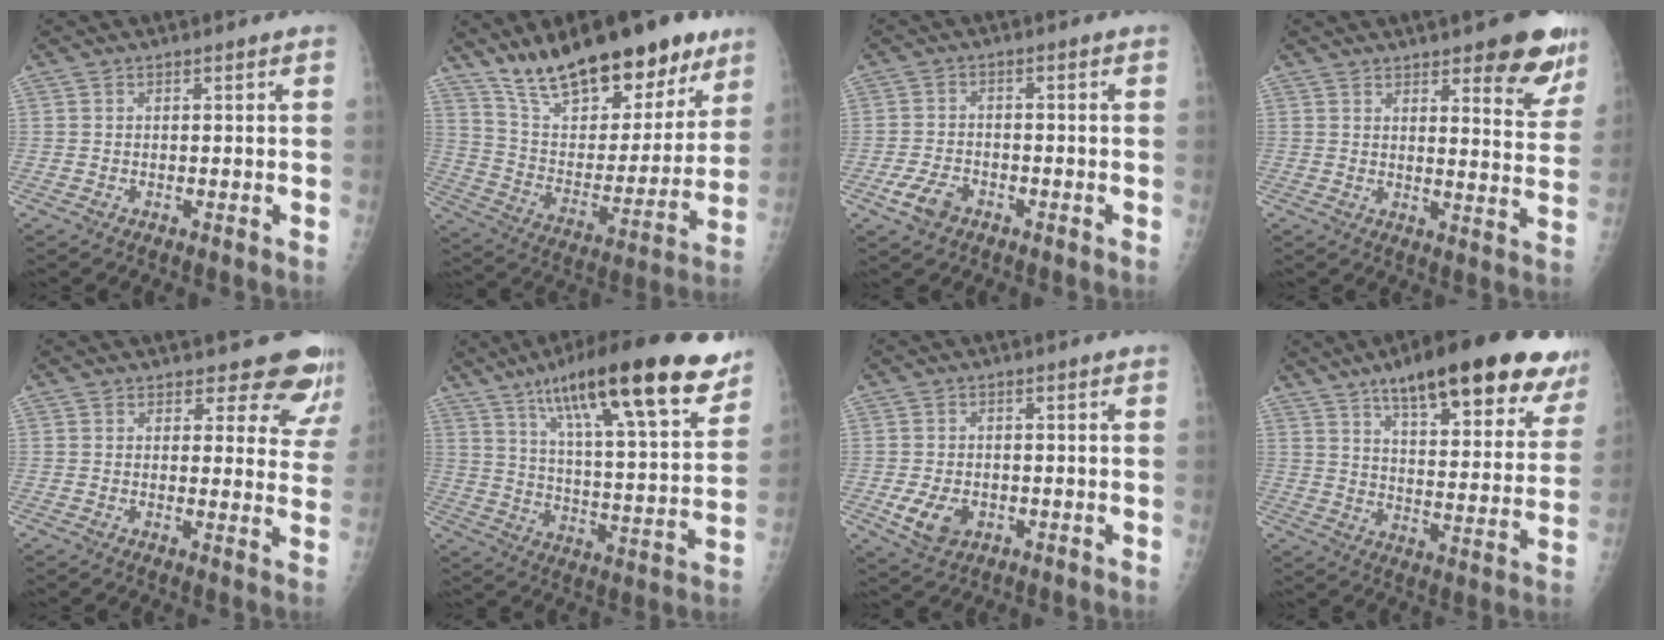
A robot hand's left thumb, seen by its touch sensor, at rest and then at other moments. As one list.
[{"total": 25.6, "force": [18.2, 10.4, 14.7], "torque": [-0.189, -0.071, 0.296]}, {"total": 4.8, "force": [-2.8, 3.0, 2.4], "torque": [-0.047, 0.011, -0.049]}, {"total": 11.7, "force": [7.5, 3.7, 8.2], "torque": [-0.056, -0.044, 0.093]}, {"total": 10.1, "force": [9.1, 4.1, 1.4], "torque": [0.036, -0.062, 0.078]}, {"total": 26.3, "force": [16.3, 6.3, 19.7], "torque": [-0.287, -0.042, 0.258]}, {"total": 5.8, "force": [-1.8, 4.3, 3.5], "torque": [-0.058, -0.003, -0.023]}, {"total": 27.0, "force": [18.3, 8.1, 18.1], "torque": [-0.217, -0.050, 0.250]}]